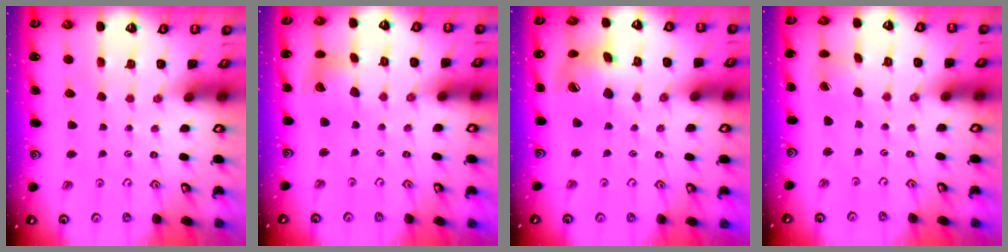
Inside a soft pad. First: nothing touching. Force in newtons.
{"total": 8.5, "press": 8.4, "slide": 1.1}
{"total": 14.3, "press": 14.2, "slide": 2.0}
{"total": 1.2, "press": 1.2, "slide": 0.1}